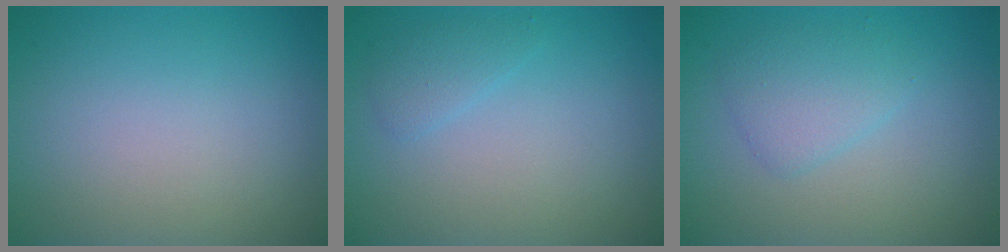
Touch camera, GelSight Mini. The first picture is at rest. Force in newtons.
{"total": 1.3, "press": 1.3, "slide": 0.0}
{"total": 2.4, "press": 2.4, "slide": 0.1}